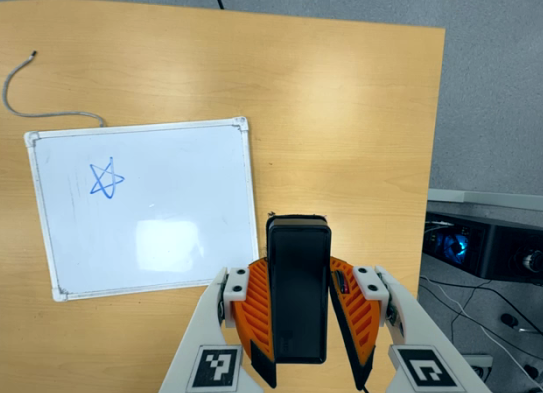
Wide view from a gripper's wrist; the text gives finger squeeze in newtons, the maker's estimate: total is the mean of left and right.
{"total": 6.1, "left": 5.0, "right": 7.2}